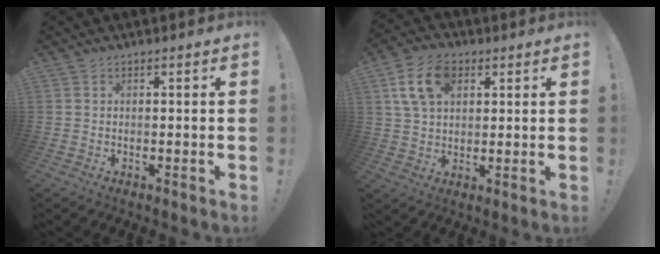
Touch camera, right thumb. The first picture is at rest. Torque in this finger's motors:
{"motor_torque": [-0.35, 0.74, 0.96, 0.22, 0.34]}